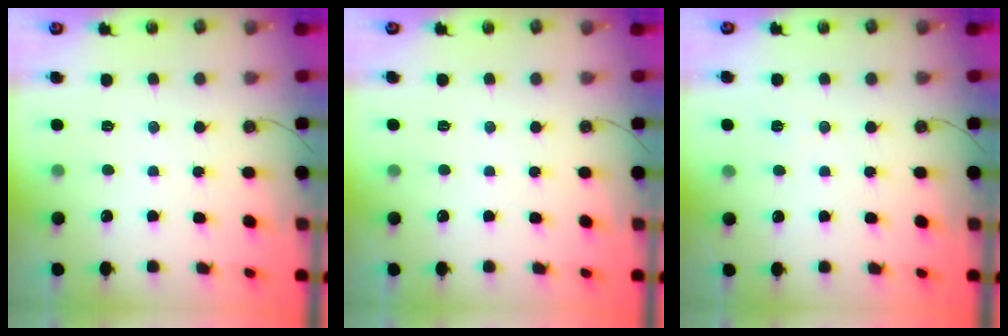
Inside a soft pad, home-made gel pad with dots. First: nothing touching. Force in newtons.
{"total": 4.3, "press": 0.3, "slide": 4.3}
{"total": 5.8, "press": 3.8, "slide": 4.5}